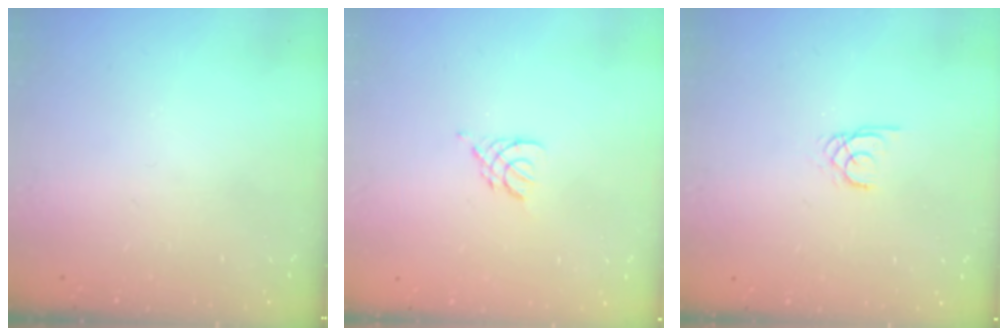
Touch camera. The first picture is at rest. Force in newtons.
{"total": 2.9, "press": 2.8, "slide": 0.6}
{"total": 1.5, "press": 1.5, "slide": 0.1}